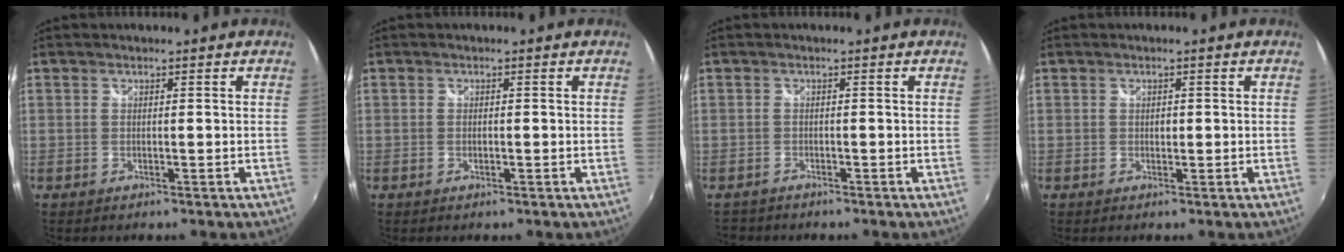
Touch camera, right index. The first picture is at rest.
{"total": 0.8, "force": [-0.3, 0.3, 0.6], "torque": [-0.014, 0.000, -0.006]}
{"total": 2.0, "force": [-1.6, 1.3, 0.0], "torque": [-0.009, 0.003, -0.029]}
{"total": 0.9, "force": [-0.1, 0.8, 0.5], "torque": [-0.008, 0.000, -0.002]}